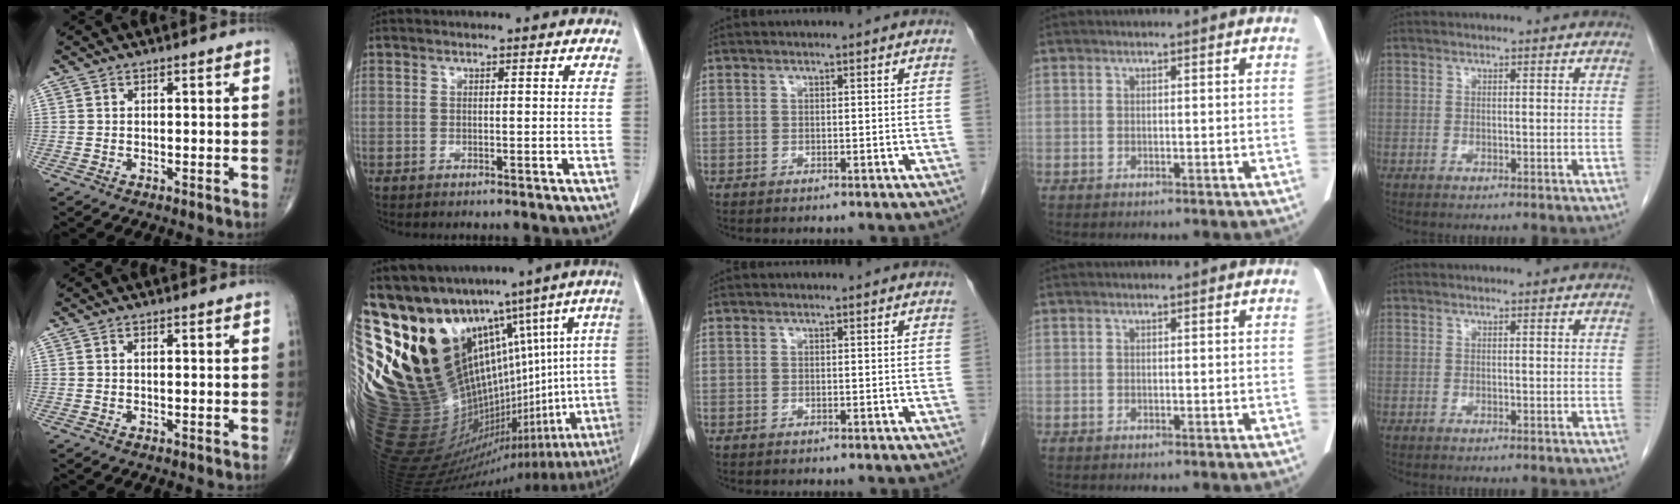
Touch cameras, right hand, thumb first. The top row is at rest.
{"thumb": {"total": 0.8, "force": [0.2, 0.3, 0.6], "torque": [-0.014, 0.004, 0.004]}, "index": {"total": 34.8, "force": [13.8, 16.5, 27.4], "torque": [-0.462, 0.055, 0.274]}}